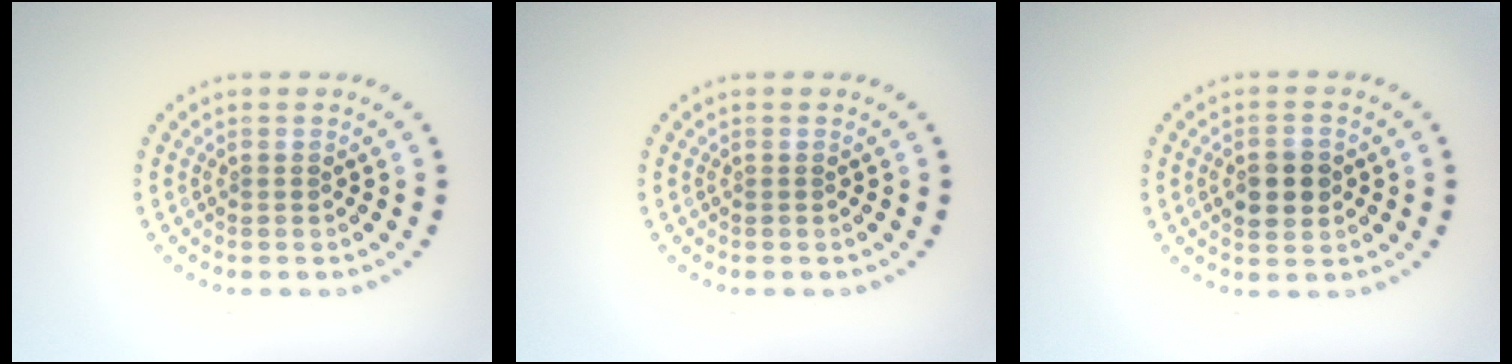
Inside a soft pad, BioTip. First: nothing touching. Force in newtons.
{"total": 0.0}
{"total": 3.7, "press": 3.7, "slide": 0.2}